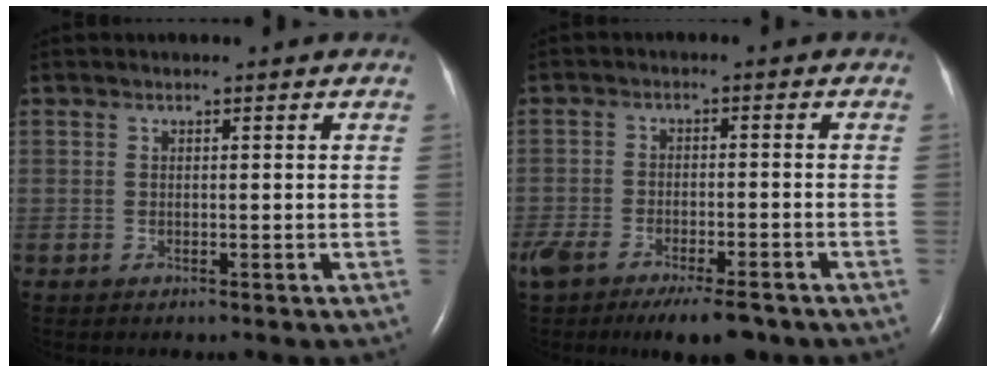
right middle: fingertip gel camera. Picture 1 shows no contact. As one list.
[{"total": 12.1, "force": [-8.8, 3.9, 7.3], "torque": [-0.145, -0.015, -0.140]}]